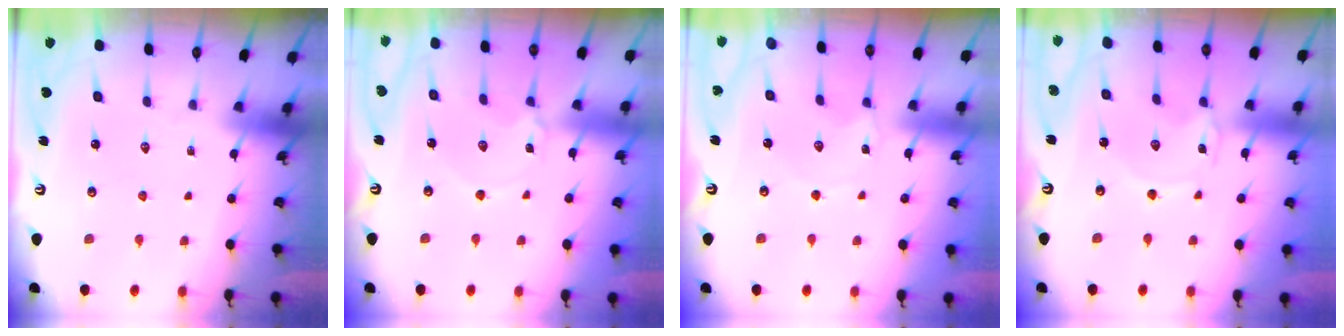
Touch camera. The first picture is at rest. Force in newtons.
{"total": 3.2, "press": 3.2, "slide": 0.5}
{"total": 1.0, "press": 1.0, "slide": 0.2}
{"total": 0.0}